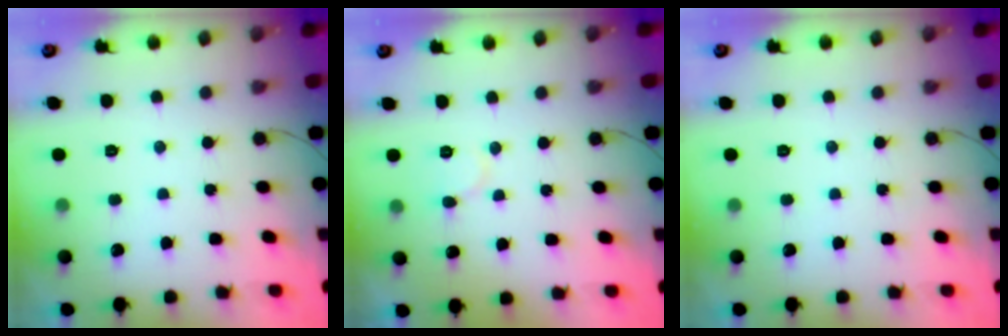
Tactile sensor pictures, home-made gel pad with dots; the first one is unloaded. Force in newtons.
{"total": 5.3, "press": 5.3, "slide": 0.6}
{"total": 0.0}